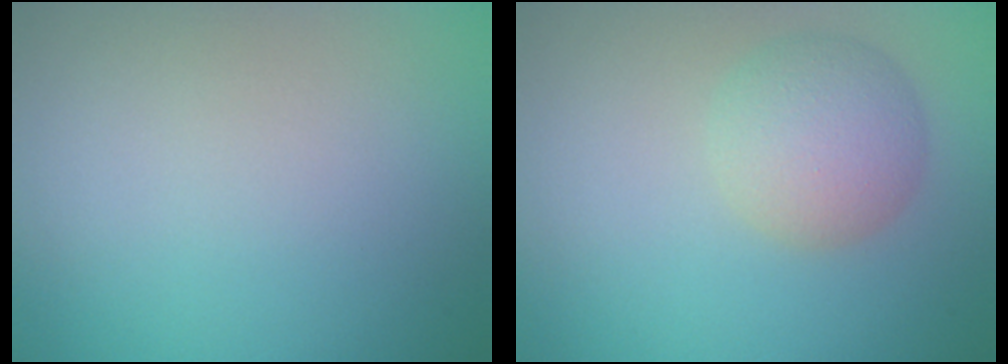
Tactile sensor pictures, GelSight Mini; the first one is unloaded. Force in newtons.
{"total": 4.0, "press": 4.0, "slide": 0.1}